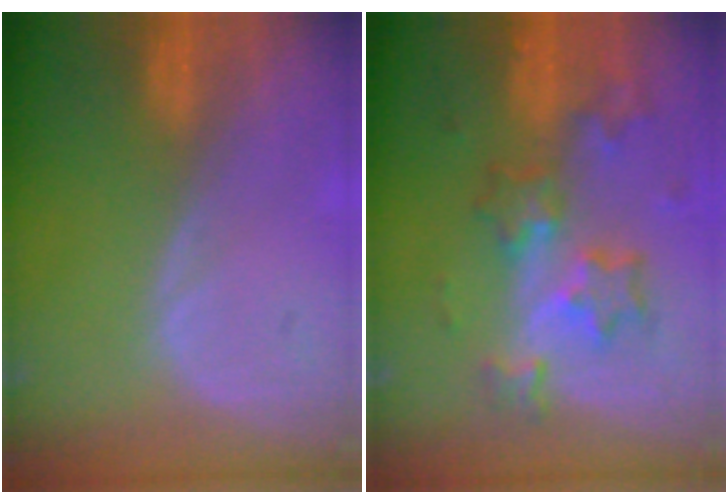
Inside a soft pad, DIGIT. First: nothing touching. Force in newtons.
{"total": 8.4, "press": 7.3, "slide": 4.1}